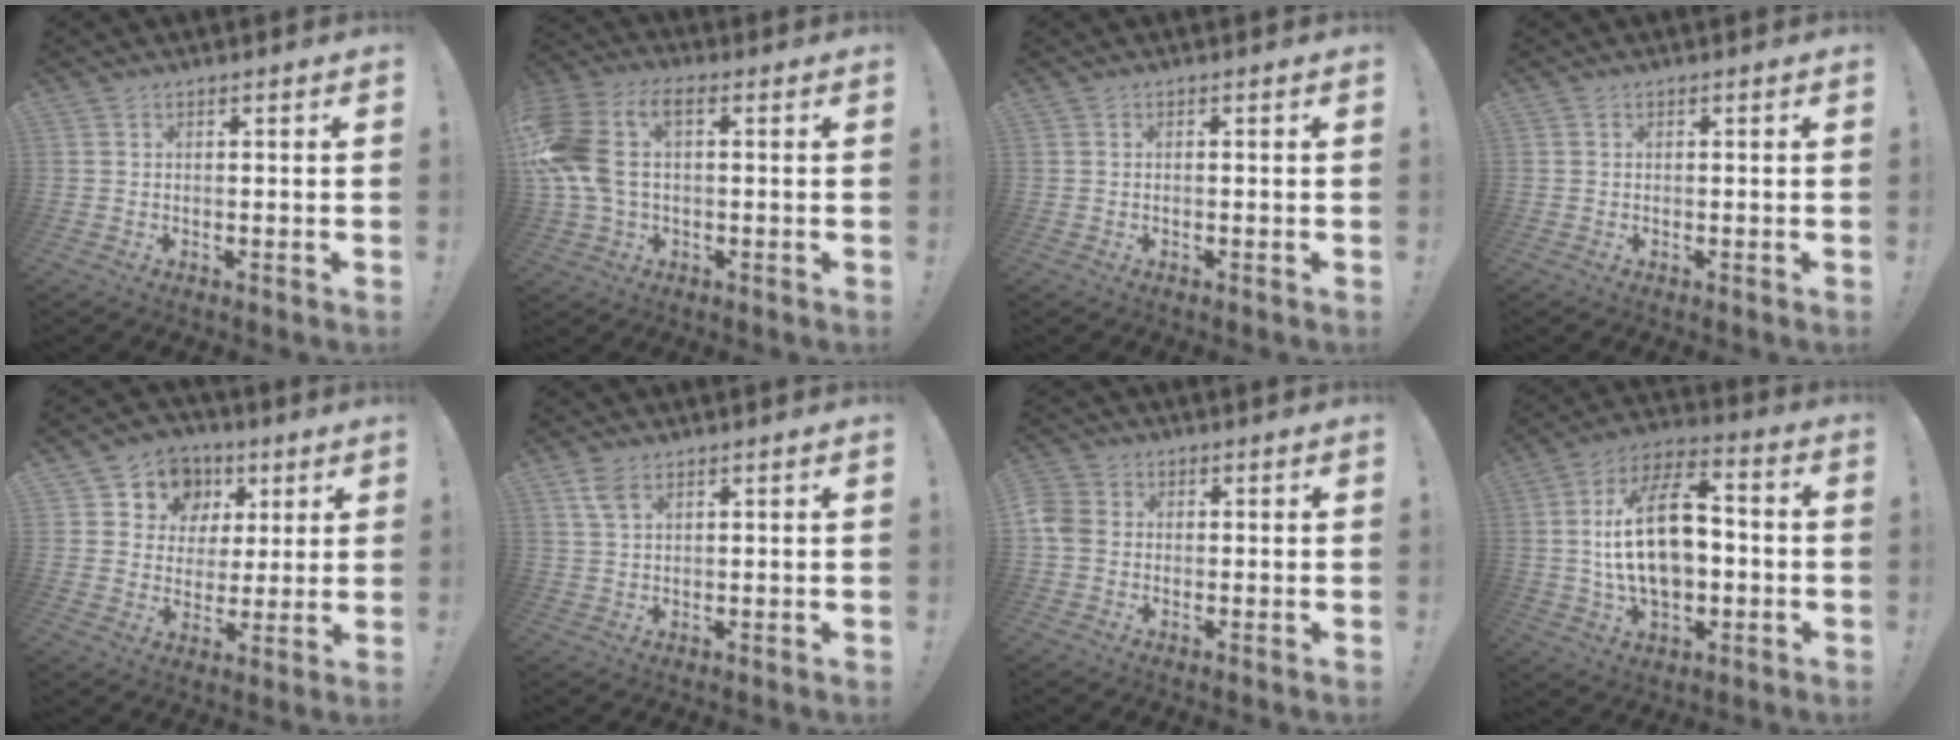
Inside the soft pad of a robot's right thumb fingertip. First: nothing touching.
{"total": 14.4, "force": [2.2, 9.0, 11.0], "torque": [-0.235, -0.001, 0.039]}
{"total": 0.0}
{"total": 0.0}
{"total": 10.6, "force": [4.0, 9.4, 2.9], "torque": [-0.046, -0.021, 0.082]}
{"total": 4.5, "force": [2.5, 2.2, 3.1], "torque": [-0.048, -0.008, 0.044]}
{"total": 4.9, "force": [-0.6, 4.1, 2.5], "torque": [-0.059, 0.012, -0.010]}
{"total": 19.8, "force": [-0.2, 11.6, 16.1], "torque": [-0.279, 0.016, -0.003]}